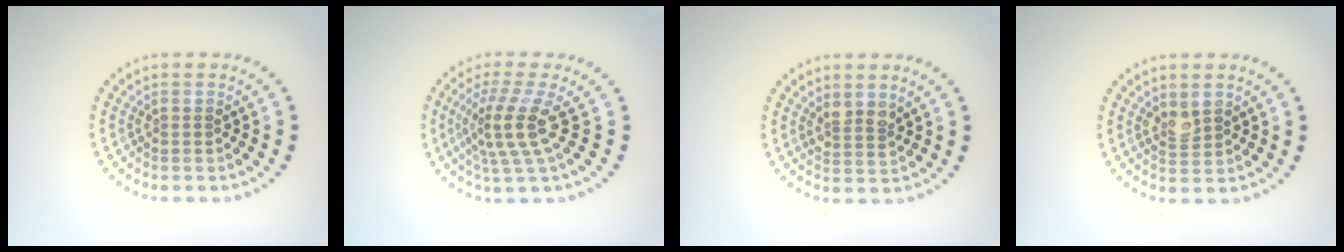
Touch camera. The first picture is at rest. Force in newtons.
{"total": 3.9, "press": 3.0, "slide": 2.5}
{"total": 1.8, "press": 1.5, "slide": 1.0}
{"total": 1.7, "press": 1.6, "slide": 0.5}